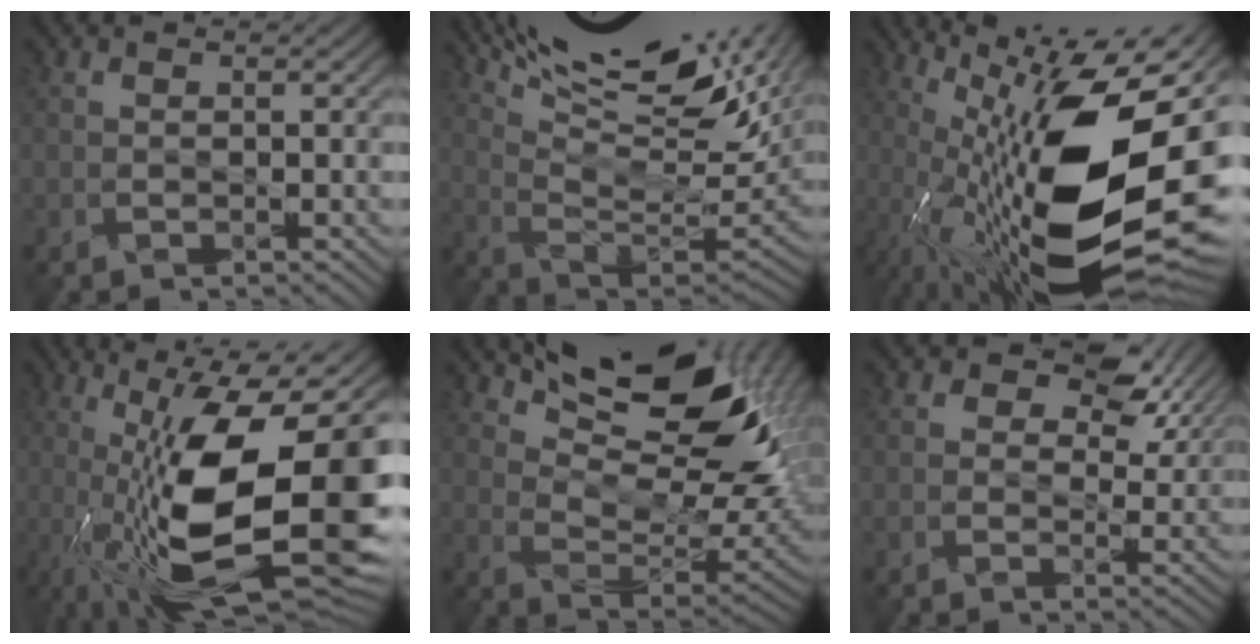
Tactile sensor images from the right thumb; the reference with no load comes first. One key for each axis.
{"total": 18.2, "fx": 12.6, "fy": 4.2, "fz": 12.5, "tx": -0.223, "ty": 0.019, "tz": 0.187}
{"total": 20.0, "fx": -0.3, "fy": 7.5, "fz": 18.6, "tx": -0.301, "ty": -0.005, "tz": -0.013}
{"total": 18.8, "fx": -2.5, "fy": 7.2, "fz": 17.2, "tx": -0.283, "ty": -0.019, "tz": -0.041}
{"total": 14.8, "fx": 8.8, "fy": 5.8, "fz": 10.4, "tx": -0.165, "ty": 0.001, "tz": 0.152}
{"total": 8.6, "fx": 4.6, "fy": 5.1, "fz": 5.2, "tx": -0.072, "ty": 0.006, "tz": 0.059}